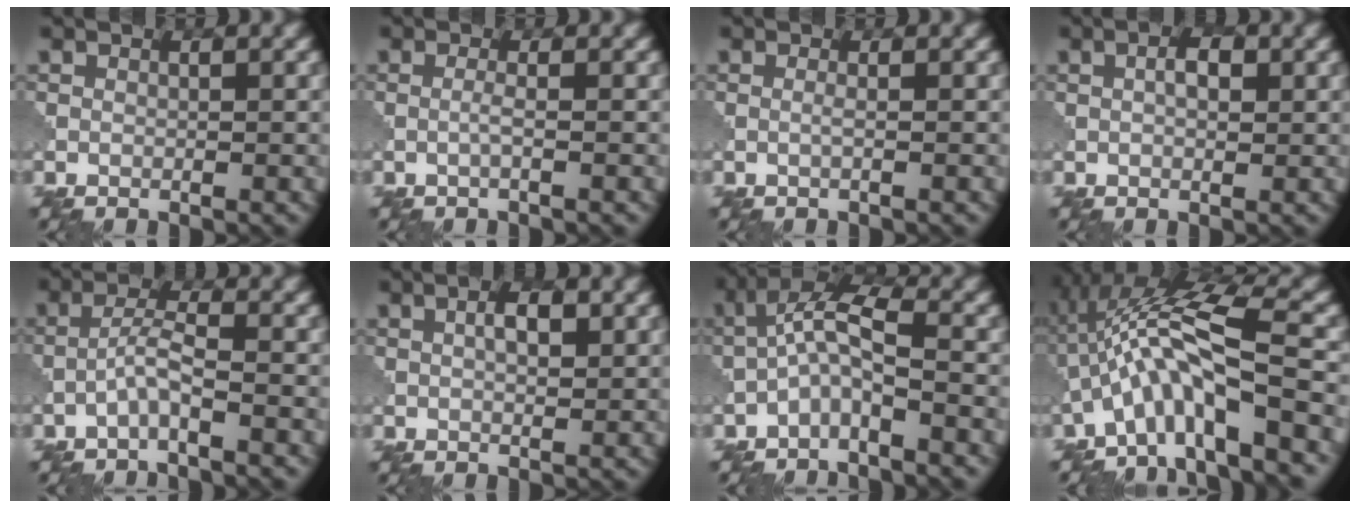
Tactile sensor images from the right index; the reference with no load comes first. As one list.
[{"total": 1.0, "force": [-0.4, 0.1, 0.9], "torque": [-0.018, 0.001, -0.010]}, {"total": 0.7, "force": [-0.2, 0.1, 0.6], "torque": [-0.013, -0.003, -0.008]}, {"total": 2.1, "force": [0.4, 1.1, 1.7], "torque": [-0.031, 0.003, 0.006]}, {"total": 2.5, "force": [-1.5, 0.2, 1.9], "torque": [-0.041, 0.011, -0.035]}, {"total": 2.6, "force": [0.7, 1.1, 2.2], "torque": [-0.042, 0.003, 0.013]}, {"total": 4.2, "force": [-1.8, 1.1, 3.7], "torque": [-0.073, 0.014, -0.044]}, {"total": 8.0, "force": [-2.4, 1.4, 7.5], "torque": [-0.135, 0.026, -0.049]}]